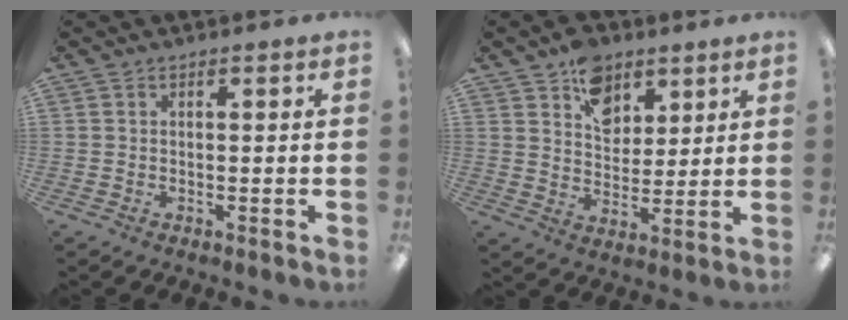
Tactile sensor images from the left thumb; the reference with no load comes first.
{"total": 10.1, "force": [6.4, 7.0, 3.6], "torque": [-0.042, -0.031, 0.115]}